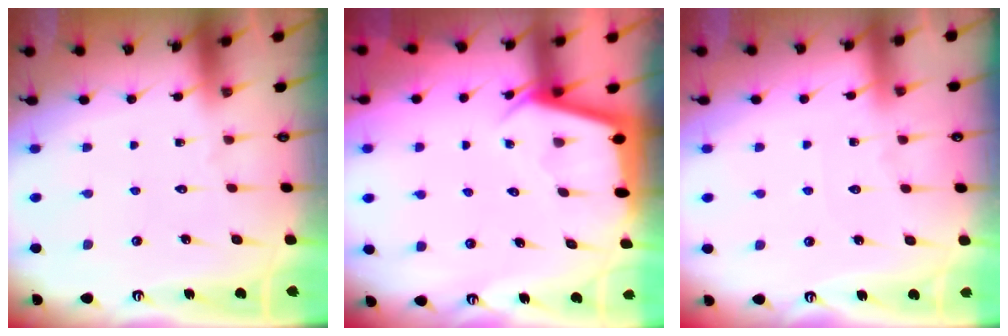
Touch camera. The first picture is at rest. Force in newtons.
{"total": 2.9, "press": 2.8, "slide": 0.3}
{"total": 2.6, "press": 2.6, "slide": 0.4}